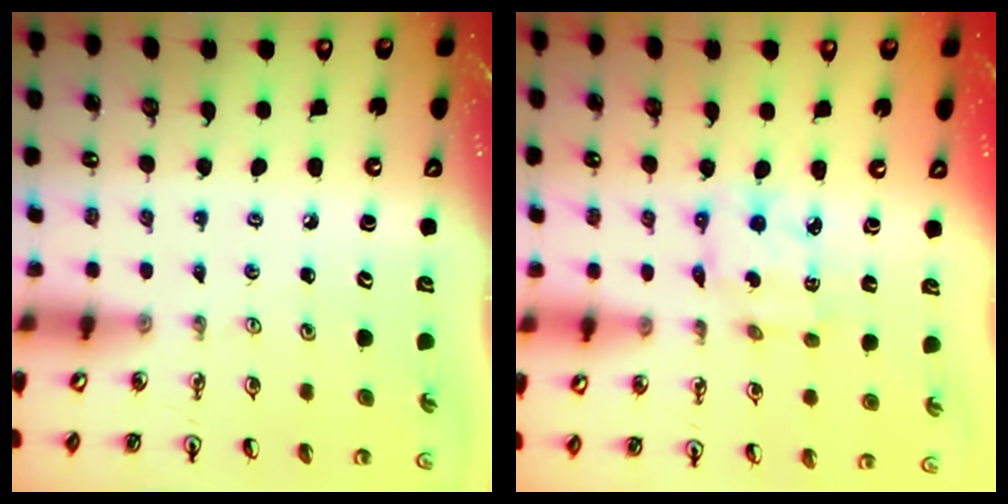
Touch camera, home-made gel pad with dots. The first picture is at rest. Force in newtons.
{"total": 3.5, "press": 3.5, "slide": 0.3}